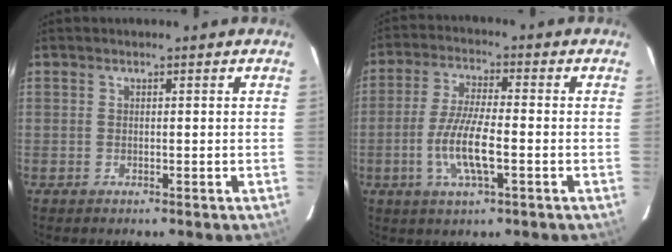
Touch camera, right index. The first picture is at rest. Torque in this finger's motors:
{"motor_torque": [1.33, -0.52, 0.77, 0.19]}